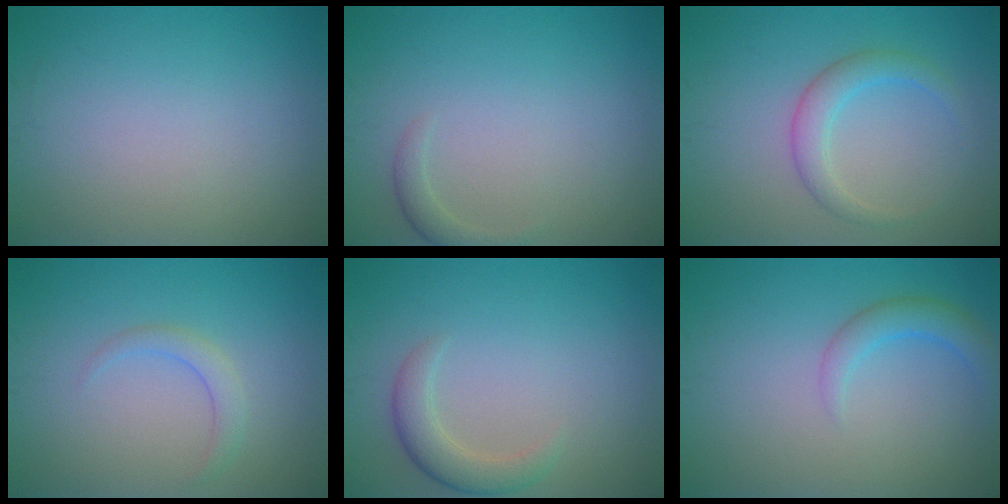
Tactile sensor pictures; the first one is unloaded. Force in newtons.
{"total": 1.4, "press": 1.4, "slide": 0.1}
{"total": 2.7, "press": 2.7, "slide": 0.1}
{"total": 1.6, "press": 1.6, "slide": 0.1}
{"total": 2.8, "press": 2.8, "slide": 0.0}
{"total": 2.4, "press": 2.4, "slide": 0.3}